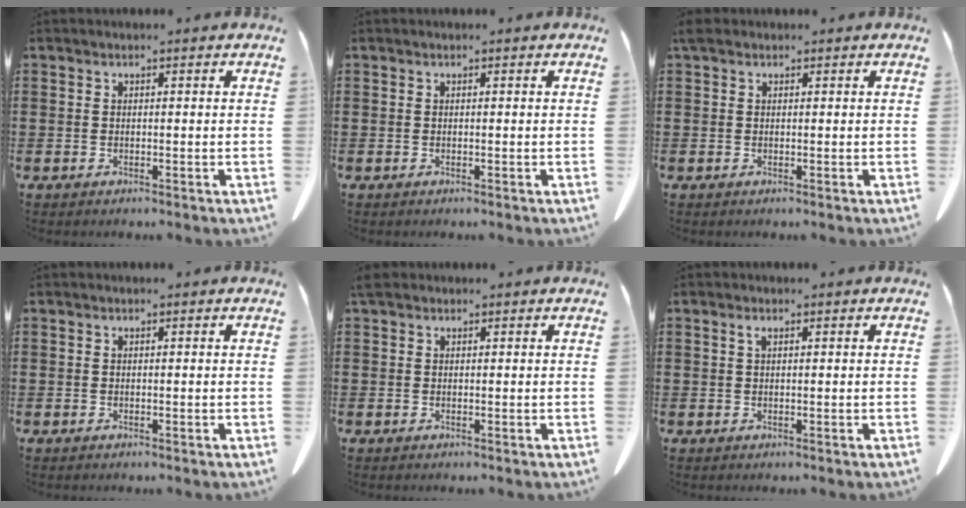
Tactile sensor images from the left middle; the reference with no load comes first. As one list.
[{"total": 0.0}, {"total": 1.0, "force": [0.6, 0.7, 0.5], "torque": [-0.013, 0.005, 0.010]}, {"total": 0.0}, {"total": 1.3, "force": [0.9, 0.8, 0.5], "torque": [-0.015, 0.004, 0.017]}, {"total": 1.2, "force": [0.5, 0.4, 1.0], "torque": [-0.013, 0.000, 0.007]}]